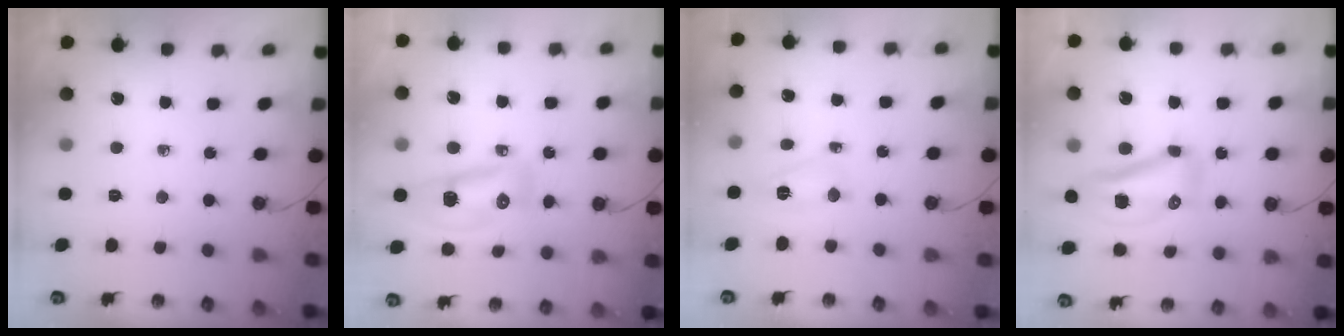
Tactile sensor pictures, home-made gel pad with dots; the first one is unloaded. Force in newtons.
{"total": 9.9, "press": 9.8, "slide": 1.3}
{"total": 4.9, "press": 4.9, "slide": 0.5}
{"total": 11.7, "press": 11.5, "slide": 2.0}